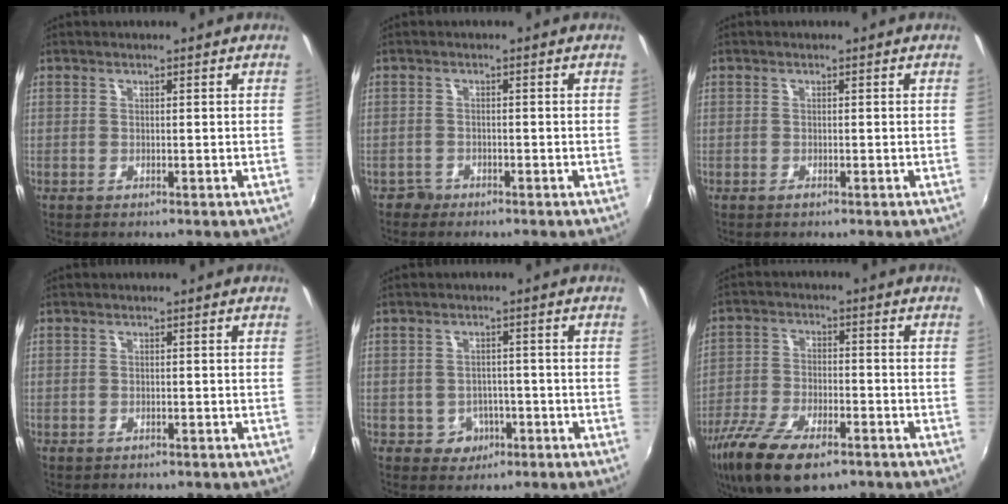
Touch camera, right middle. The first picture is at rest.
{"total": 1.6, "force": [-1.3, 0.9, -0.2], "torque": [0.001, 0.003, -0.024]}
{"total": 0.6, "force": [-0.5, 0.3, 0.1], "torque": [-0.002, -0.003, -0.011]}
{"total": 1.0, "force": [-0.7, 0.6, 0.1], "torque": [-0.007, -0.002, -0.012]}
{"total": 4.1, "force": [-1.7, 3.7, 0.8], "torque": [-0.025, 0.007, -0.017]}
{"total": 15.3, "force": [-10.1, 6.0, 9.8], "torque": [-0.214, -0.042, -0.185]}